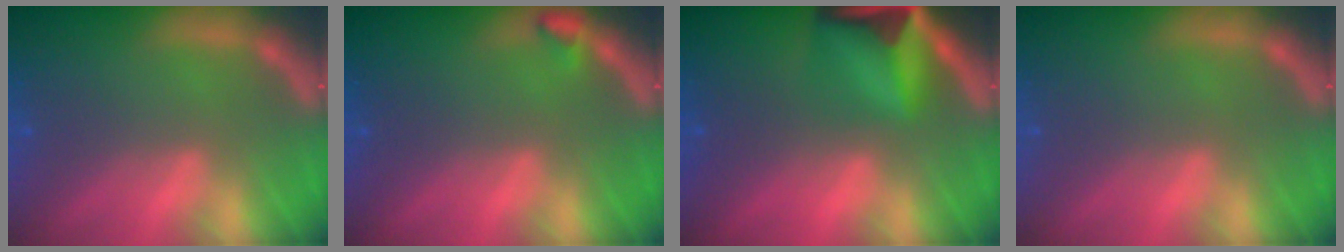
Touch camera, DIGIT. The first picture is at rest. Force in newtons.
{"total": 0.9}
{"total": 9.5}
{"total": 0.0}